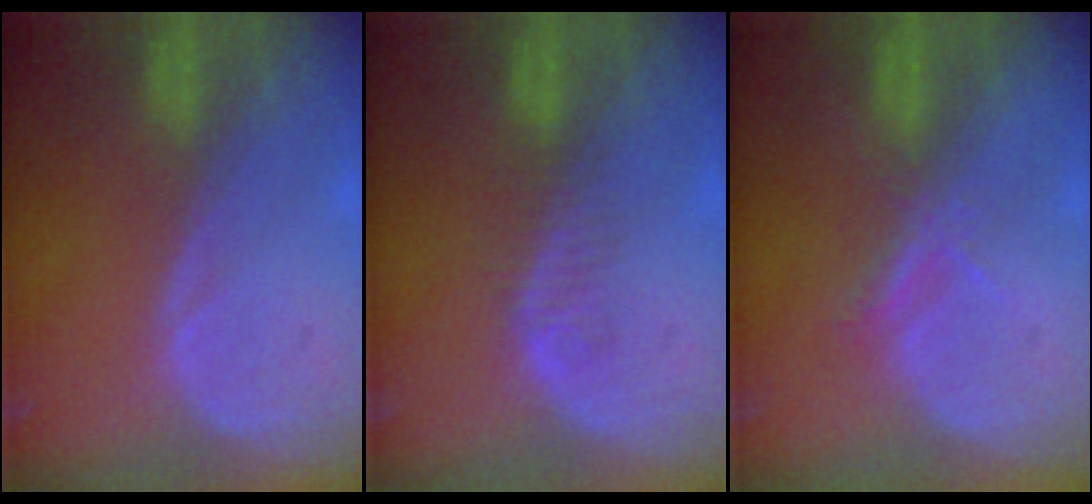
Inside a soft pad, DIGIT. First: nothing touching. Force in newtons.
{"total": 2.2, "press": 2.0, "slide": 0.9}
{"total": 2.3, "press": 2.1, "slide": 0.9}